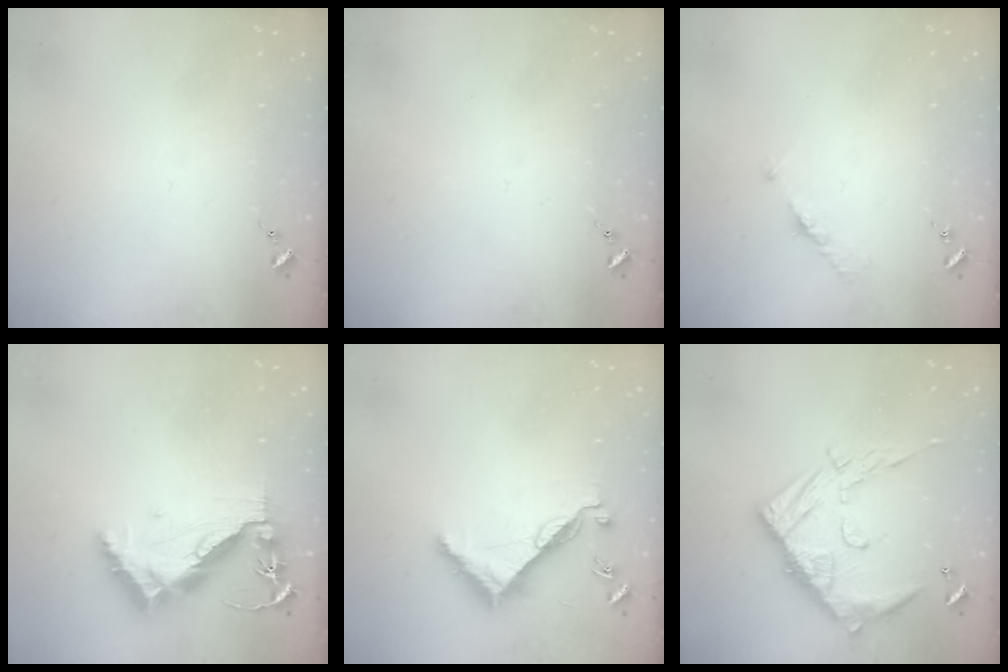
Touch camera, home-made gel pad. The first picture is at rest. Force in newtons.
{"total": 0.0}
{"total": 4.3, "press": 4.2, "slide": 0.5}
{"total": 11.8, "press": 11.7, "slide": 1.5}
{"total": 8.2, "press": 8.2, "slide": 0.6}
{"total": 18.4, "press": 18.3, "slide": 1.5}